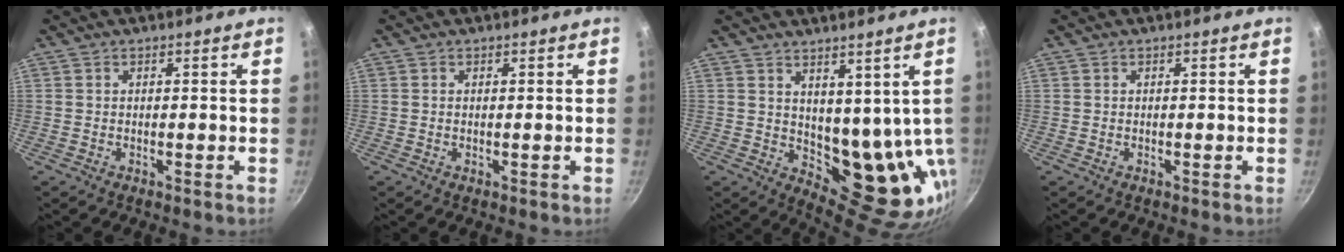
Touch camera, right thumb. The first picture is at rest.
{"total": 0.0}
{"total": 12.5, "force": [4.2, 7.3, 9.3], "torque": [-0.087, -0.036, 0.088]}
{"total": 0.0}